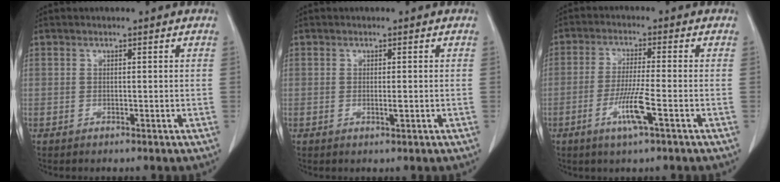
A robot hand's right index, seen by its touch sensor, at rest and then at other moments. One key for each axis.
{"total": 1.0, "fx": -0.2, "fy": 0.1, "fz": 1.0, "tx": -0.018, "ty": -0.002, "tz": -0.001}
{"total": 6.5, "fx": -2.7, "fy": -0.4, "fz": 5.9, "tx": -0.115, "ty": -0.014, "tz": -0.054}